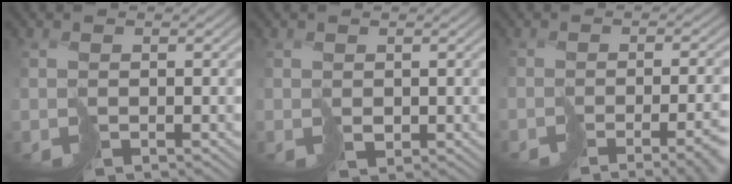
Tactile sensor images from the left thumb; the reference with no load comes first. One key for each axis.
{"total": 1.4, "fx": 1.3, "fy": 0.6, "fz": 0.1, "tx": 0.000, "ty": 0.001, "tz": 0.027}
{"total": 6.5, "fx": -4.0, "fy": 1.0, "fz": 5.0, "tx": -0.047, "ty": -0.018, "tz": -0.040}